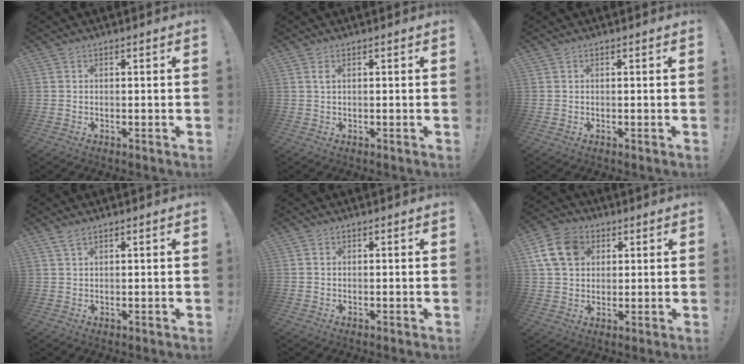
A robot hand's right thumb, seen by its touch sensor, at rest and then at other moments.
{"total": 1.3, "force": [0.5, 0.3, 1.2], "torque": [-0.026, 0.003, 0.007]}
{"total": 0.0}
{"total": 2.8, "force": [2.0, 1.1, 1.7], "torque": [-0.034, -0.004, 0.037]}
{"total": 0.7, "force": [0.2, 0.6, 0.1], "torque": [-0.009, 0.006, 0.006]}
{"total": 12.8, "force": [4.8, 9.9, 6.7], "torque": [-0.120, -0.008, 0.099]}